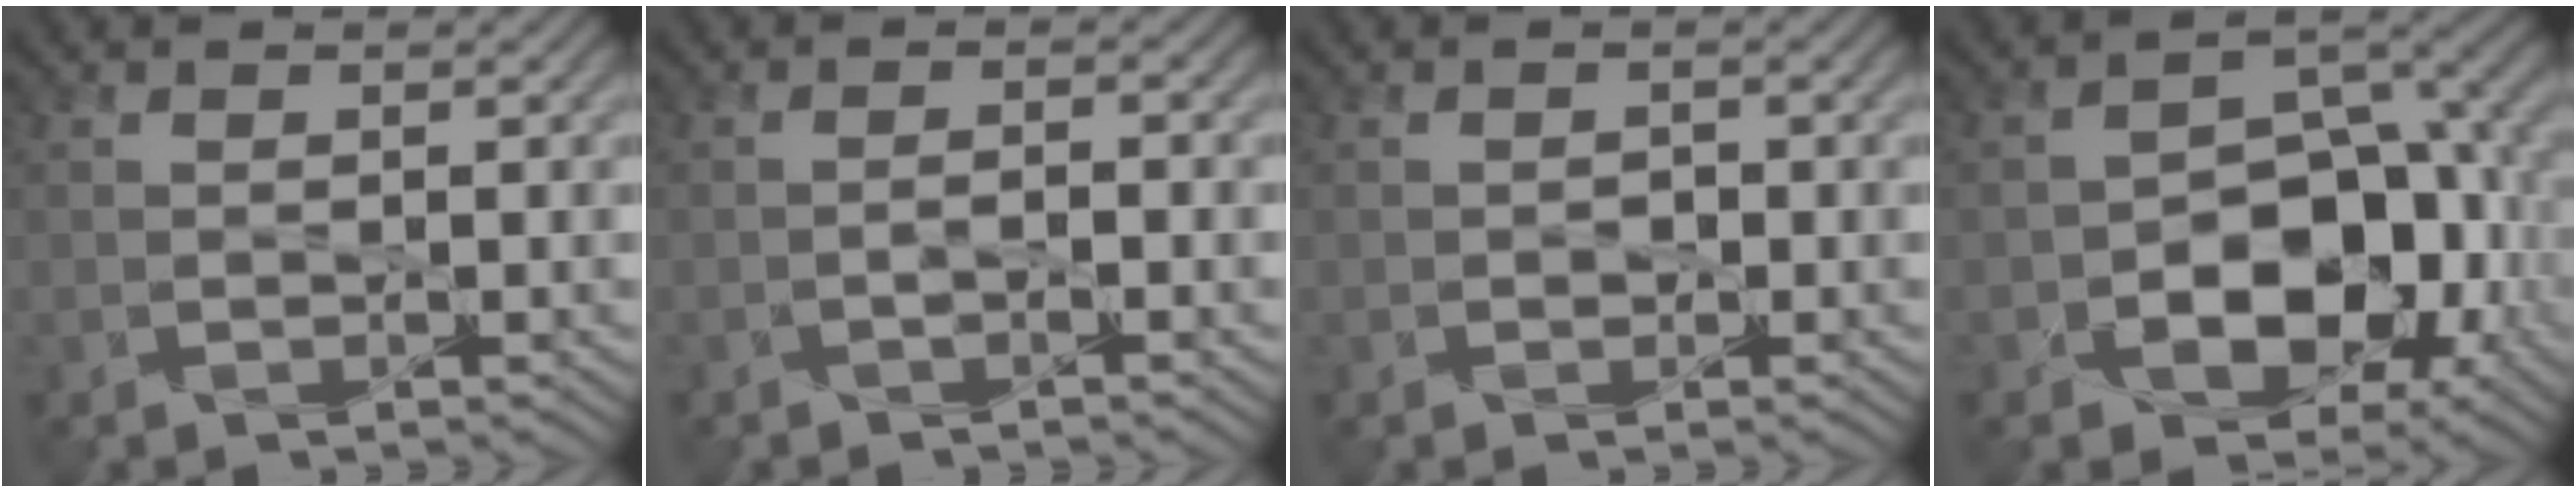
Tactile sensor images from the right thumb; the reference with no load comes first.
{"total": 1.1, "force": [-0.9, -0.2, 0.5], "torque": [0.009, 0.011, -0.016]}
{"total": 0.8, "force": [-0.2, 0.8, 0.2], "torque": [0.005, 0.003, -0.009]}
{"total": 11.7, "force": [-3.0, 7.8, 8.2], "torque": [-0.108, -0.012, -0.049]}